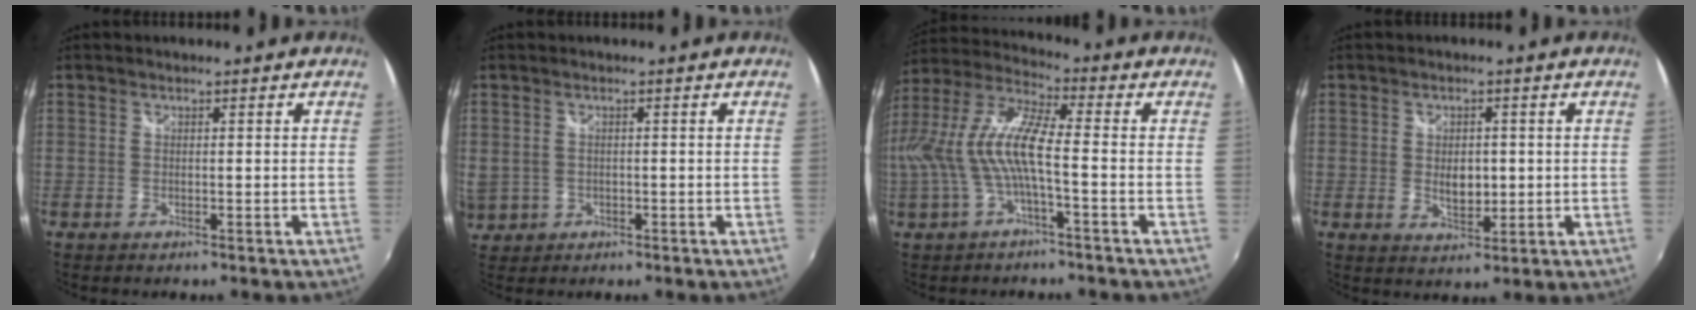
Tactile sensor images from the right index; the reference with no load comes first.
{"total": 6.5, "force": [0.0, 5.9, 2.7], "torque": [-0.077, 0.003, 0.015]}
{"total": 12.1, "force": [-1.9, 2.2, 11.8], "torque": [-0.229, 0.001, -0.032]}
{"total": 4.8, "force": [0.0, 3.0, 3.7], "torque": [-0.060, -0.004, 0.003]}